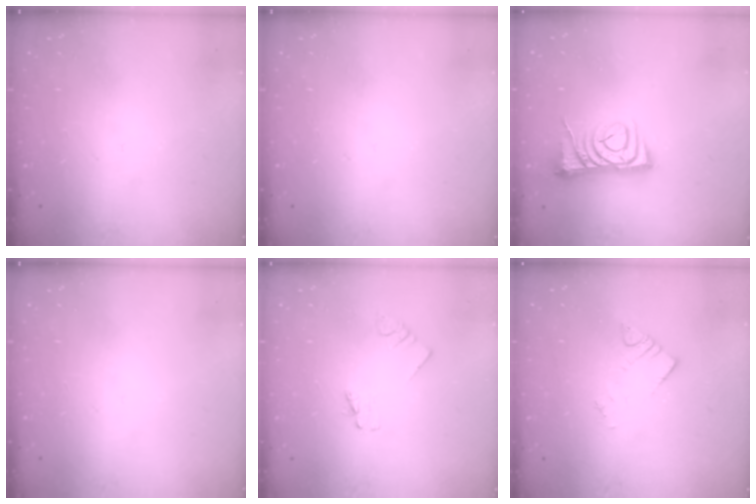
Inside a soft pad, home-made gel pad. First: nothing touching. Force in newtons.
{"total": 0.0}
{"total": 7.1, "press": 7.1, "slide": 1.0}
{"total": 0.0}
{"total": 1.6, "press": 1.6, "slide": 0.2}
{"total": 3.6, "press": 3.6, "slide": 0.1}